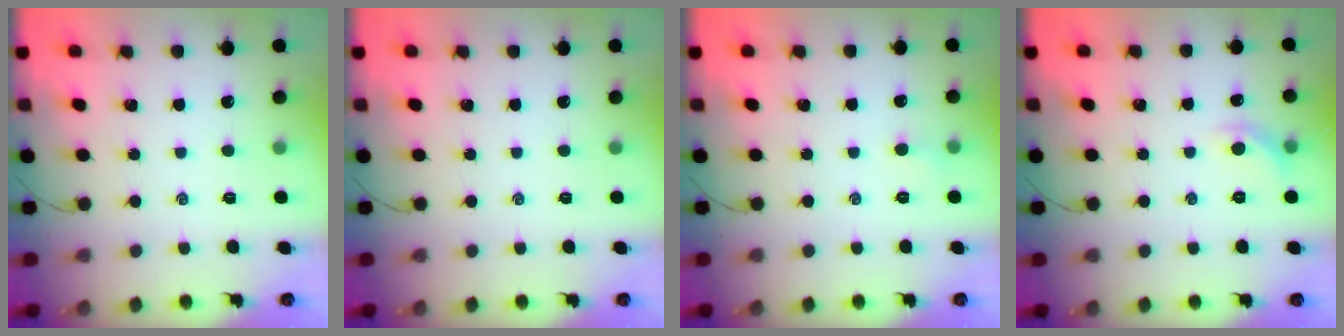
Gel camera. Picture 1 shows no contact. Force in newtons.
{"total": 0.0}
{"total": 2.6, "press": 2.5, "slide": 0.8}
{"total": 6.0, "press": 5.8, "slide": 1.4}